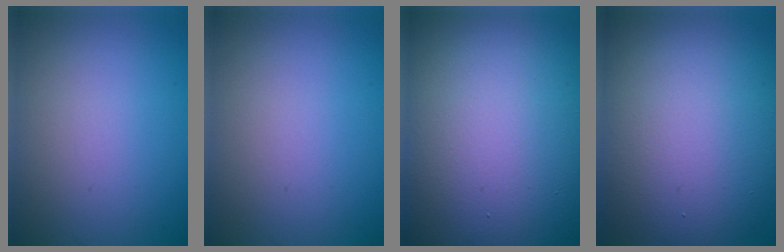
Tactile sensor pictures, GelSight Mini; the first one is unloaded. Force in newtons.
{"total": 0.0}
{"total": 24.6, "press": 24.6, "slide": 1.1}
{"total": 13.5, "press": 13.5, "slide": 0.6}